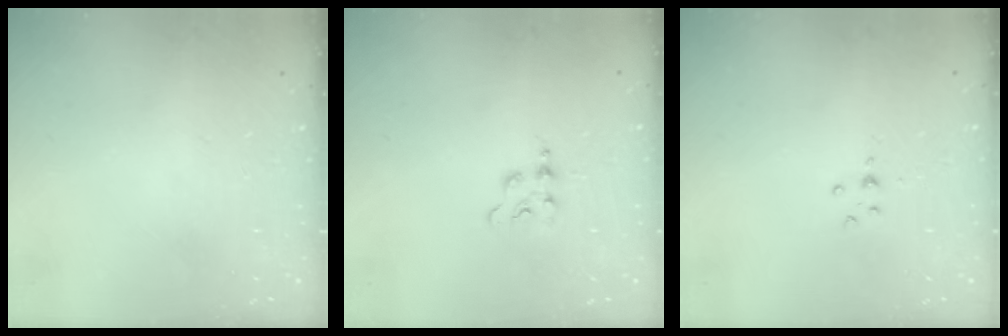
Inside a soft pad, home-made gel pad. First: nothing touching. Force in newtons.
{"total": 2.9, "press": 2.9, "slide": 0.4}
{"total": 2.9, "press": 2.9, "slide": 0.4}